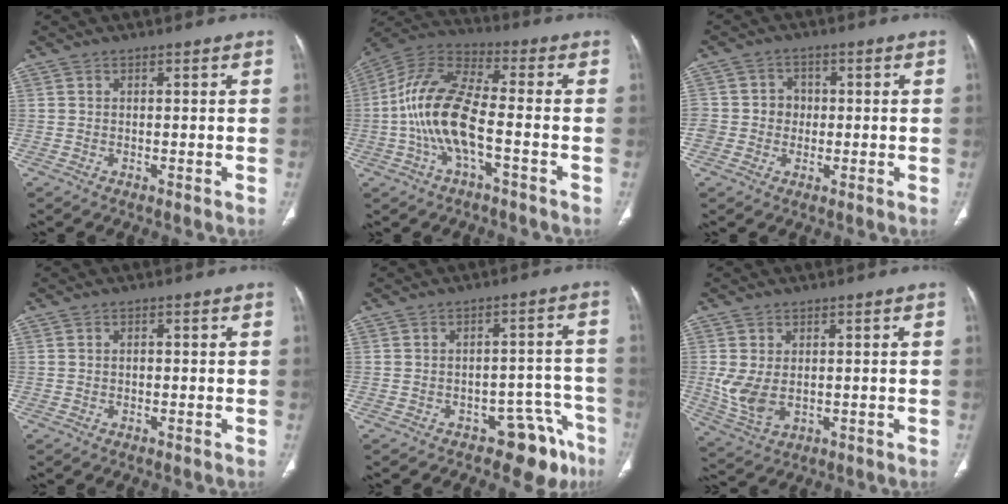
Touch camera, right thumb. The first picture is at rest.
{"total": 14.3, "force": [-3.1, 5.3, 12.9], "torque": [-0.274, 0.041, -0.065]}
{"total": 5.1, "force": [-0.3, 4.8, 1.7], "torque": [0.002, 0.012, -0.009]}
{"total": 0.7, "force": [0.0, 0.5, 0.5], "torque": [-0.007, 0.001, -0.002]}
{"total": 8.1, "force": [-5.8, 4.6, 3.4], "torque": [0.004, 0.073, -0.076]}
{"total": 6.8, "force": [0.2, 4.4, 5.2], "torque": [-0.107, -0.010, 0.018]}